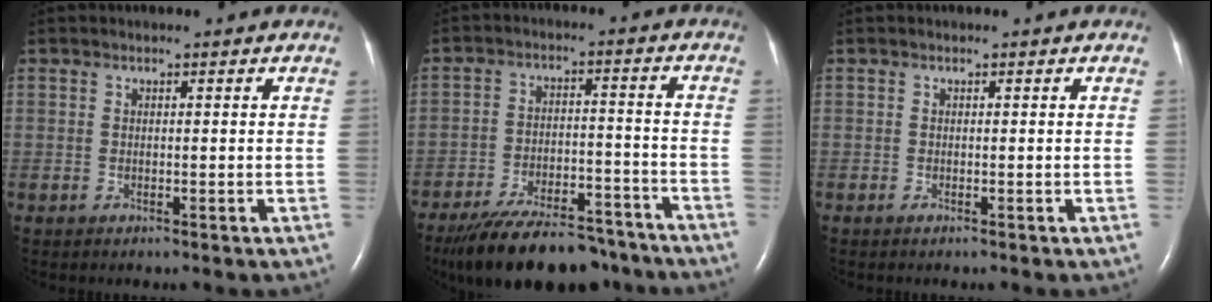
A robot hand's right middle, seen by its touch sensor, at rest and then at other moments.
{"total": 17.7, "force": [-14.8, 5.7, 7.8], "torque": [-0.131, 0.000, -0.223]}
{"total": 0.0}